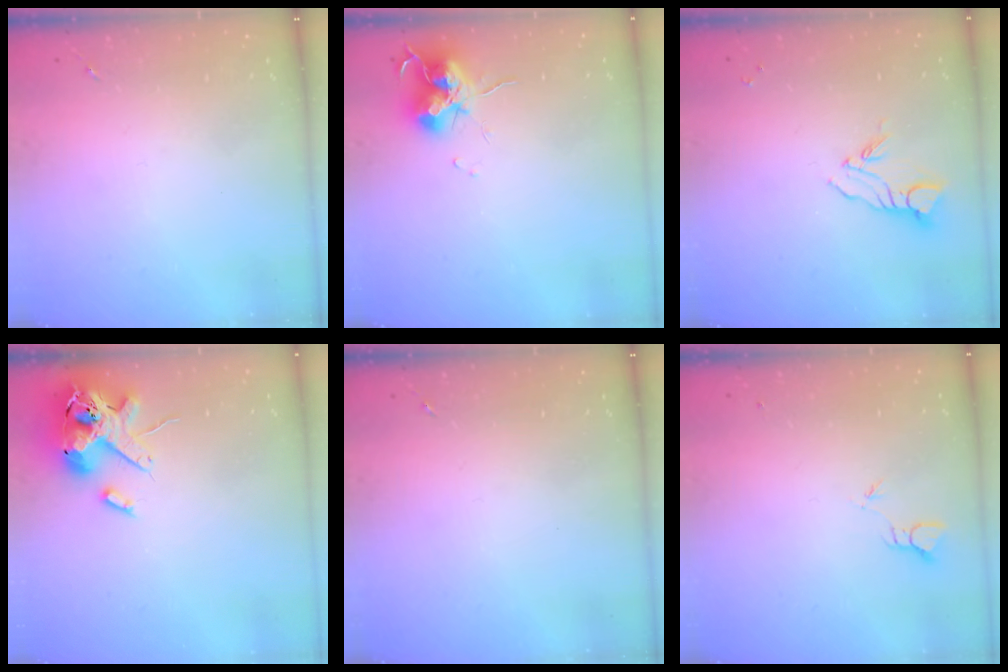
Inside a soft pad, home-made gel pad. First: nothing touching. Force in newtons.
{"total": 12.6, "press": 12.5, "slide": 1.4}
{"total": 6.9, "press": 6.9, "slide": 0.7}
{"total": 16.4, "press": 16.2, "slide": 2.7}
{"total": 0.0}
{"total": 1.9, "press": 1.9, "slide": 0.1}